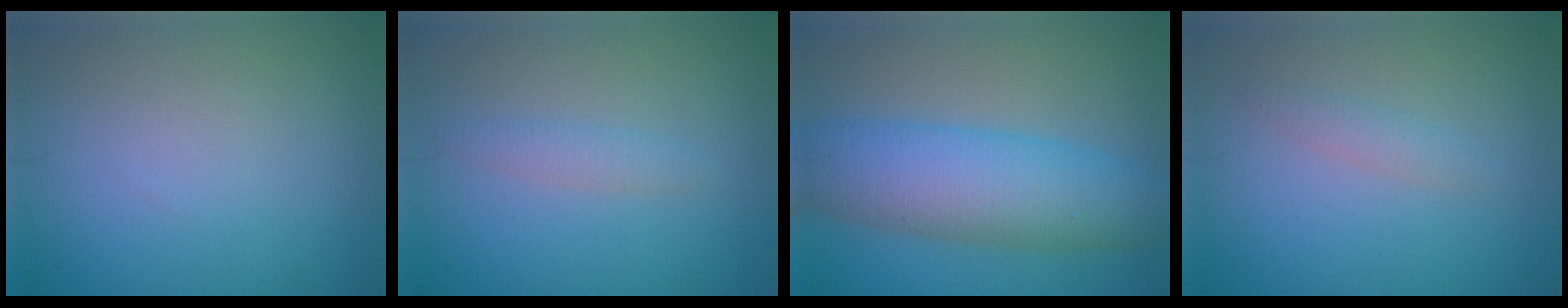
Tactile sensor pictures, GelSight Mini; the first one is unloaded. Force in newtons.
{"total": 1.4, "press": 1.4, "slide": 0.1}
{"total": 8.4, "press": 8.4, "slide": 0.1}
{"total": 1.3, "press": 1.3, "slide": 0.0}